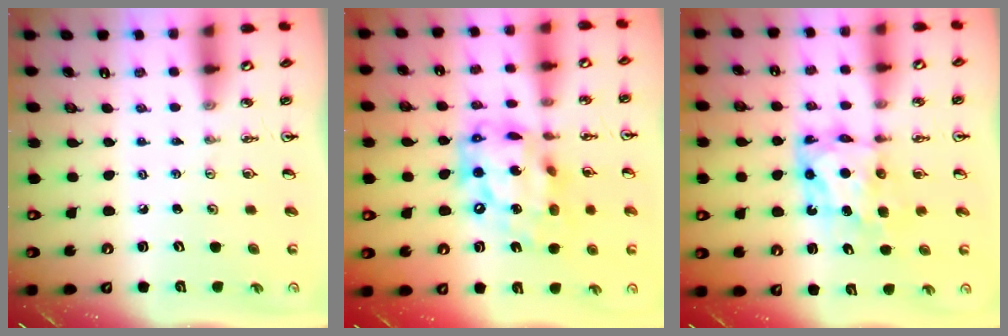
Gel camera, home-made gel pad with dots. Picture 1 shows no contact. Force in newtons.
{"total": 18.7, "press": 18.6, "slide": 1.9}
{"total": 7.4, "press": 7.4, "slide": 0.6}